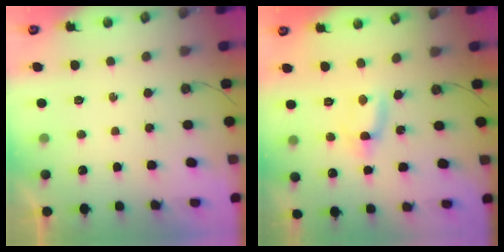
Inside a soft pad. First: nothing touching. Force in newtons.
{"total": 2.2, "press": 2.2, "slide": 0.1}